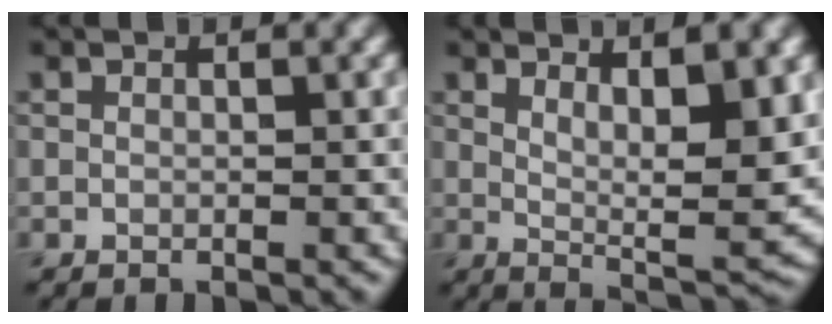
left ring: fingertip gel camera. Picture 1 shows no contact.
{"total": 7.7, "force": [2.2, 2.0, 7.0], "torque": [-0.105, -0.014, 0.043]}